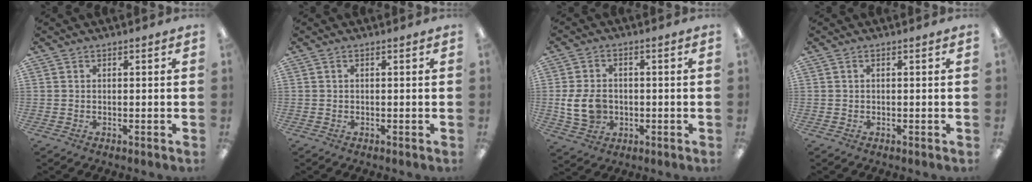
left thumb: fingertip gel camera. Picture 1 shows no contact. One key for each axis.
{"total": 0.0}
{"total": 8.9, "fx": -0.9, "fy": 6.6, "fz": 5.9, "tx": -0.135, "ty": 0.010, "tz": -0.013}
{"total": 0.0}